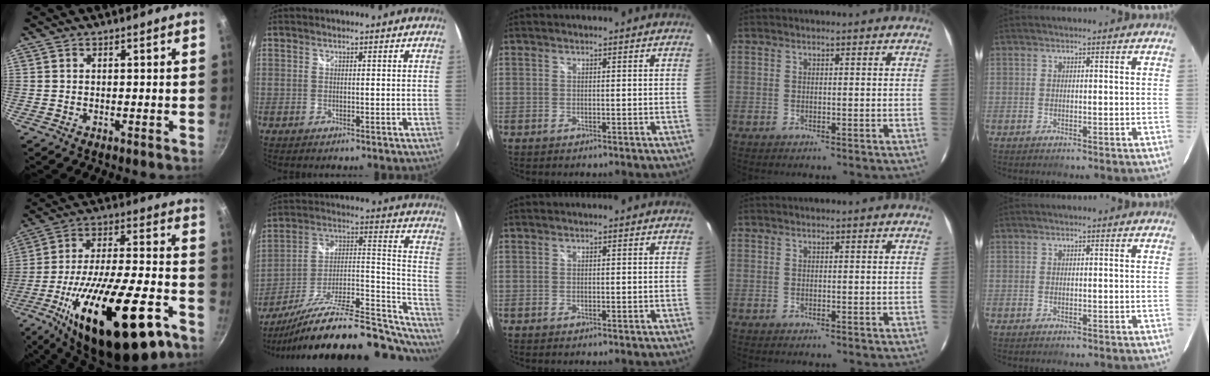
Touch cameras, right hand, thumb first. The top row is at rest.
{"thumb": {"total": 31.4, "force": [-15.6, 11.2, 24.8], "torque": [-0.385, 0.052, -0.245]}, "index": {"total": 28.9, "force": [-20.5, 10.5, 17.4], "torque": [-0.231, 0.018, -0.302]}}